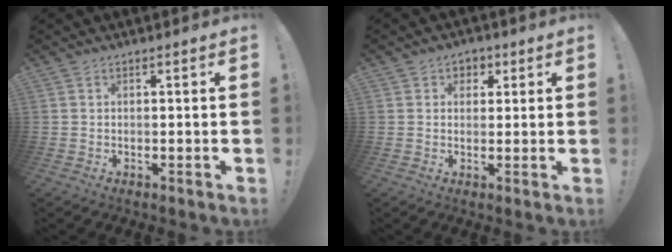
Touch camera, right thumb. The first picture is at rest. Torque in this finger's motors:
{"motor_torque": [0.06, 0.83, 0.16, -0.04, -0.03]}